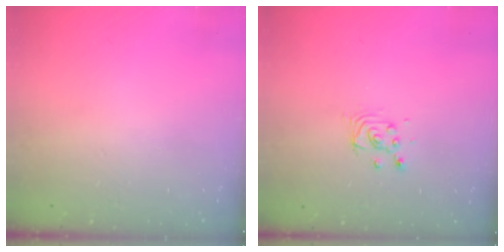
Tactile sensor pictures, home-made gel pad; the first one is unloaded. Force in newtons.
{"total": 3.4, "press": 3.4, "slide": 0.4}